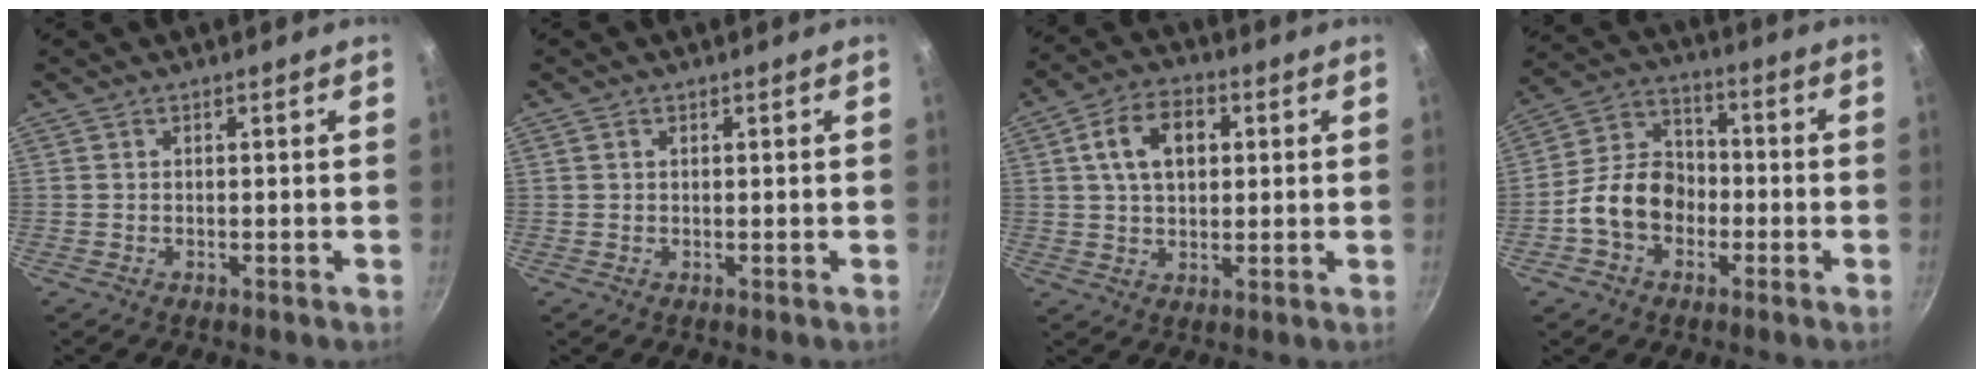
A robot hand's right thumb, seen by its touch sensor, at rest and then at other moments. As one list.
[{"total": 0.9, "force": [0.4, 0.7, 0.5], "torque": [-0.007, 0.002, 0.006]}, {"total": 10.2, "force": [2.4, 6.7, 7.3], "torque": [-0.103, 0.011, 0.035]}, {"total": 11.6, "force": [-3.2, 8.8, 6.8], "torque": [-0.086, 0.041, -0.072]}]